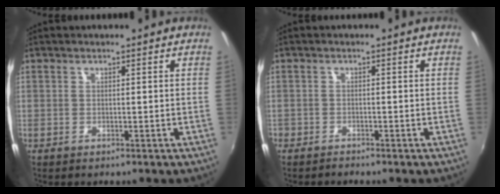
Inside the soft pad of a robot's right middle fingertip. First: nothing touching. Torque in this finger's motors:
{"motor_torque": [-0.42, -0.21, 0.03, -0.03]}